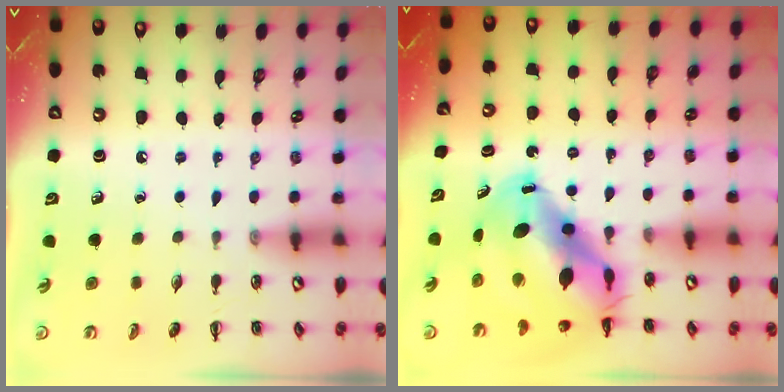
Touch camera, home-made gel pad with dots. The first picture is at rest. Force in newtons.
{"total": 14.2, "press": 13.8, "slide": 3.6}